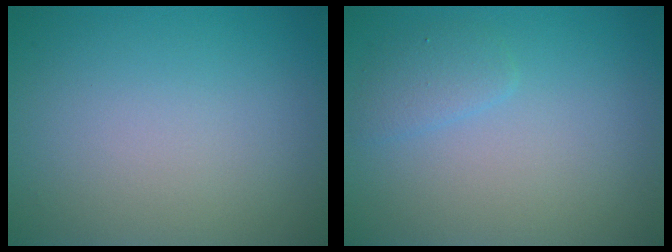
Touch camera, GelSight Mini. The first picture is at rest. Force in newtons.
{"total": 1.4, "press": 1.4, "slide": 0.1}